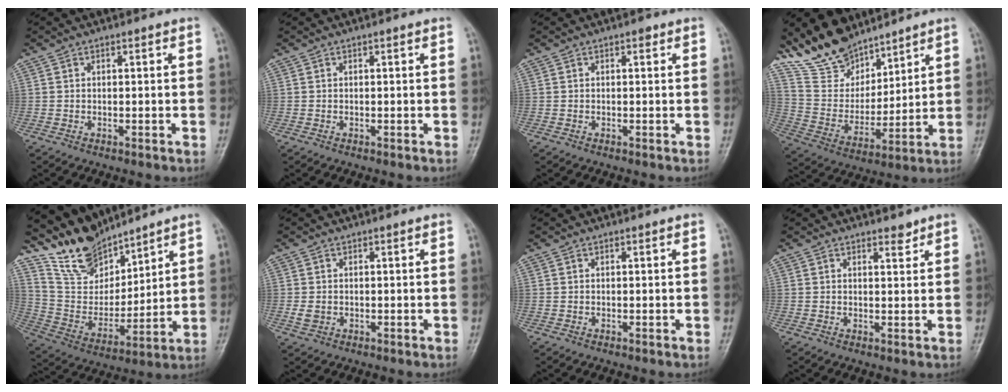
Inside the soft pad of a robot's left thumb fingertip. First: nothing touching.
{"total": 0.0}
{"total": 0.7, "force": [0.3, 0.4, 0.4], "torque": [0.000, 0.000, 0.002]}
{"total": 15.2, "force": [12.5, 7.1, 5.0], "torque": [-0.060, -0.062, 0.244]}
{"total": 13.3, "force": [11.6, 5.4, 3.4], "torque": [-0.037, -0.073, 0.238]}
{"total": 1.8, "force": [-0.1, 1.5, 1.0], "torque": [-0.016, -0.001, 0.002]}
{"total": 0.0}
{"total": 1.8, "force": [1.5, 0.7, 0.6], "torque": [0.002, -0.012, 0.021]}